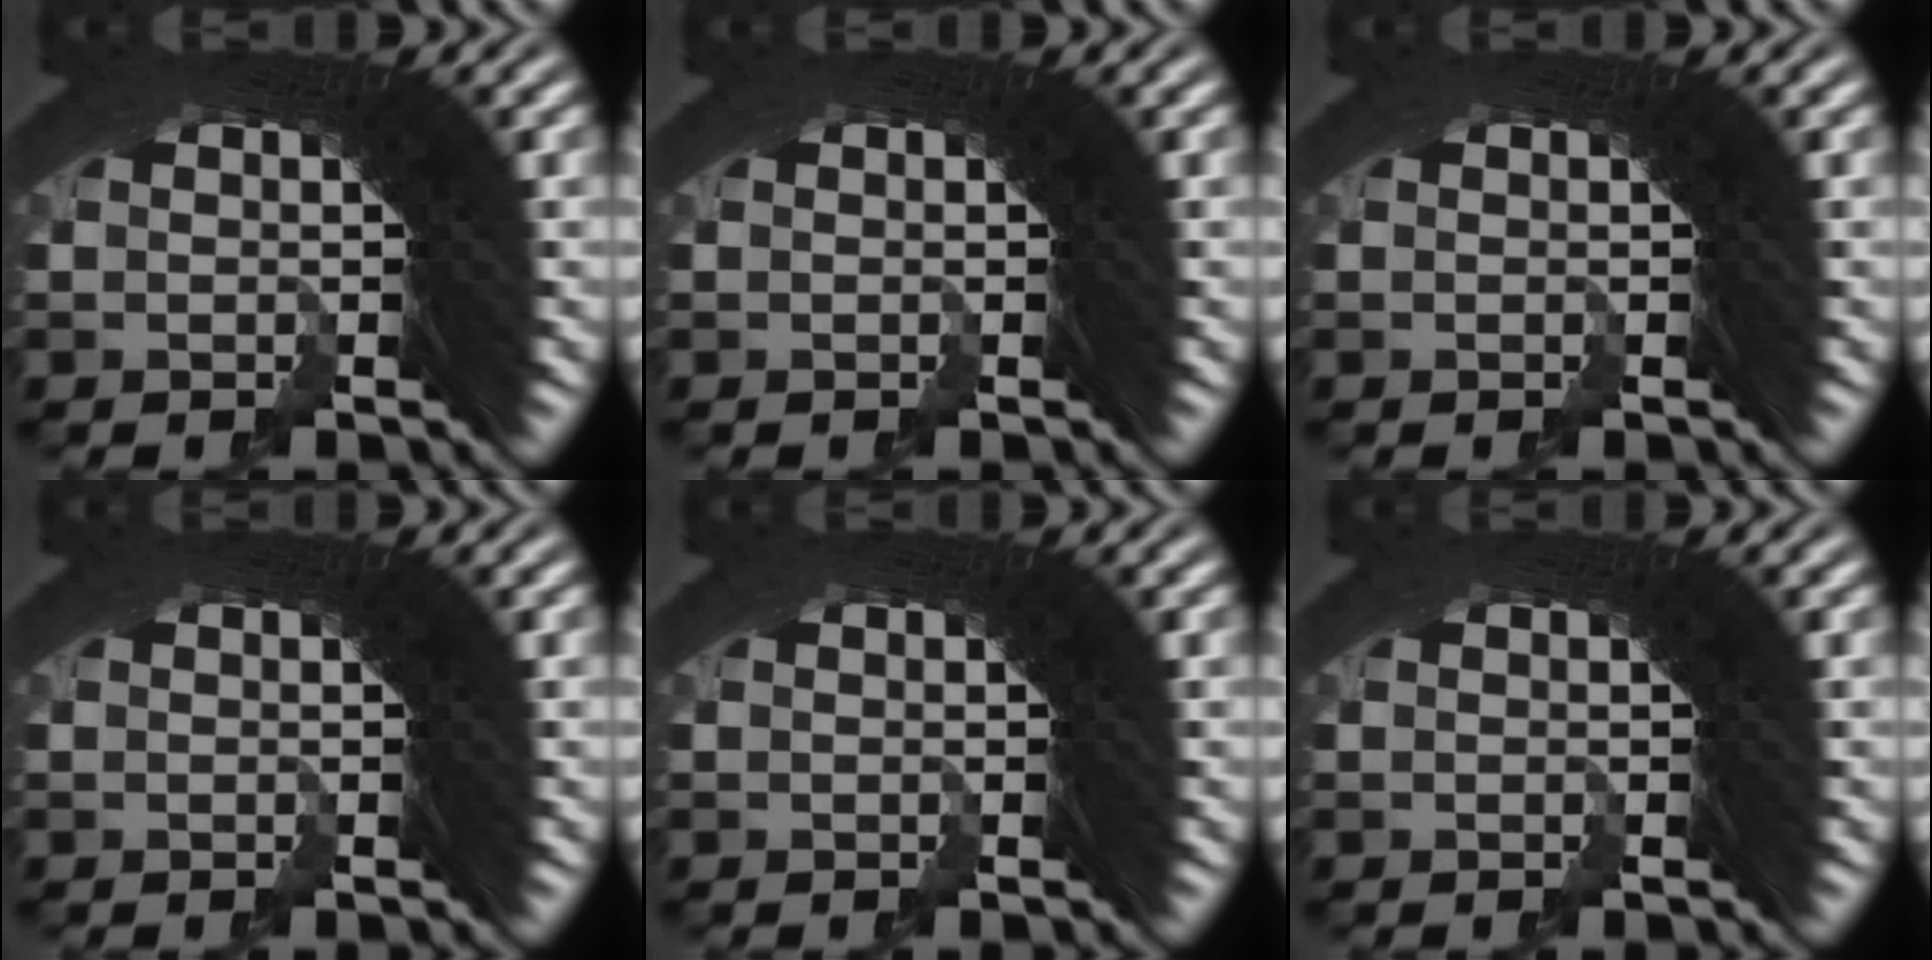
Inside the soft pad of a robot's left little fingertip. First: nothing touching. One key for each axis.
{"total": 0.0}
{"total": 0.0}
{"total": 0.0}
{"total": 0.0}
{"total": 0.0}